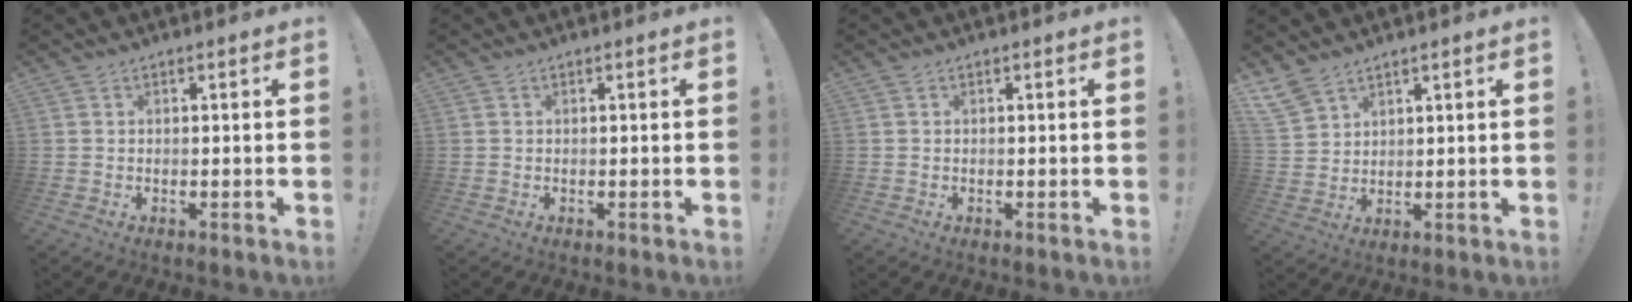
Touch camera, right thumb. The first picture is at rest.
{"total": 0.0}
{"total": 0.0}
{"total": 6.4, "force": [5.1, 2.9, 2.4], "torque": [-0.052, -0.025, 0.102]}